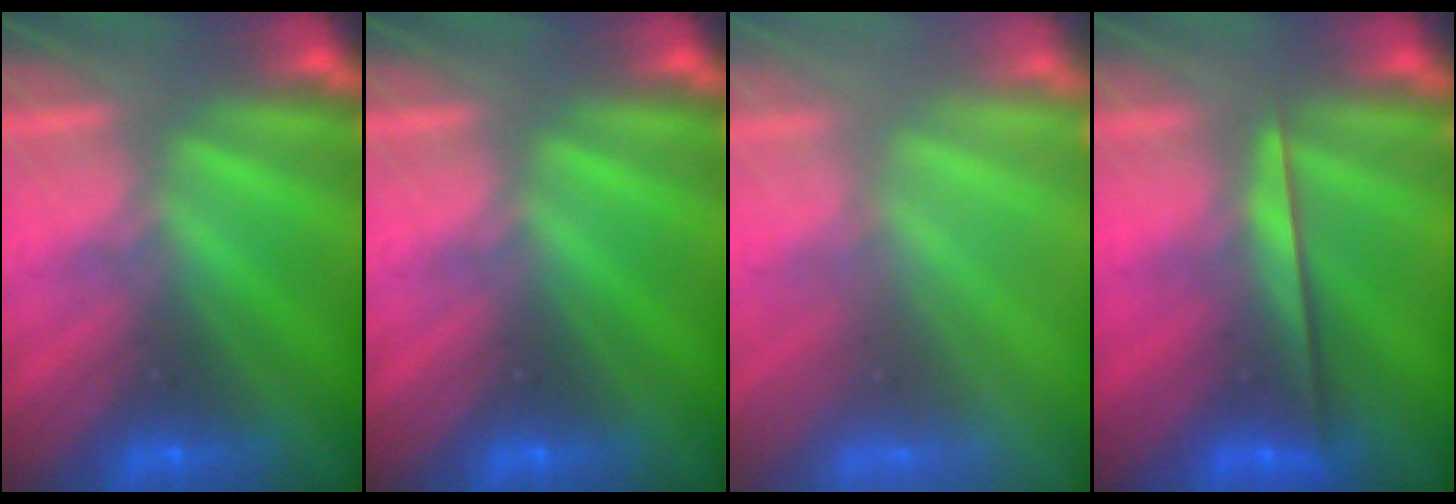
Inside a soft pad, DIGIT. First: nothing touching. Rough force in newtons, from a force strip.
{"total": 0.0}
{"total": 3.4}
{"total": 2.4}